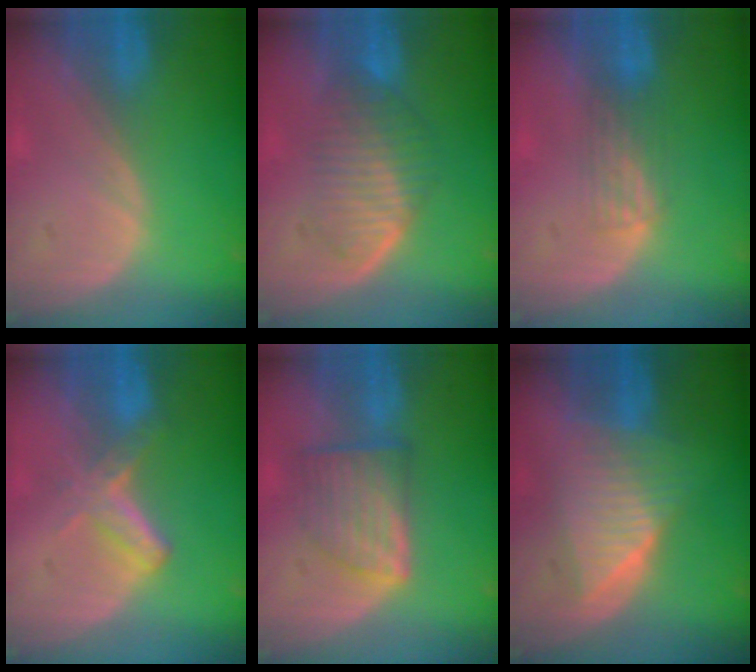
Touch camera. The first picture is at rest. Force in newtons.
{"total": 6.2, "press": 6.1, "slide": 1.0}
{"total": 2.9, "press": 2.6, "slide": 1.2}
{"total": 5.6, "press": 4.8, "slide": 2.8}
{"total": 7.1, "press": 6.4, "slide": 2.9}
{"total": 7.1, "press": 7.1, "slide": 0.2}